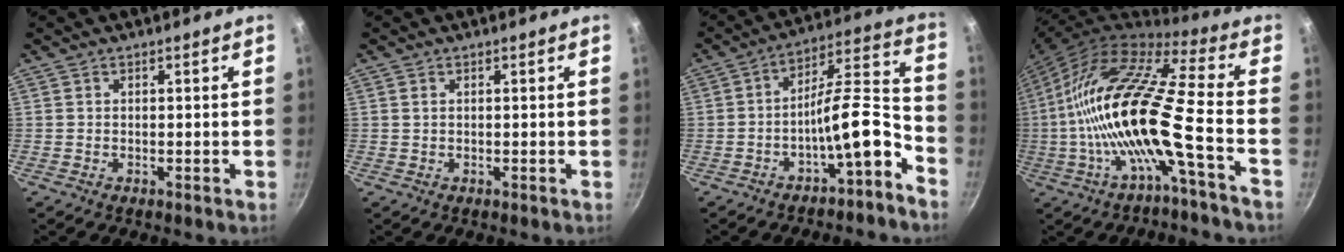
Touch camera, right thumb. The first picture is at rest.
{"total": 0.6, "force": [0.2, 0.3, 0.4], "torque": [-0.008, 0.000, 0.004]}
{"total": 12.0, "force": [-6.4, 3.3, 9.6], "torque": [-0.125, 0.079, -0.101]}
{"total": 20.6, "force": [-5.5, 3.2, 19.6], "torque": [-0.360, 0.035, -0.122]}